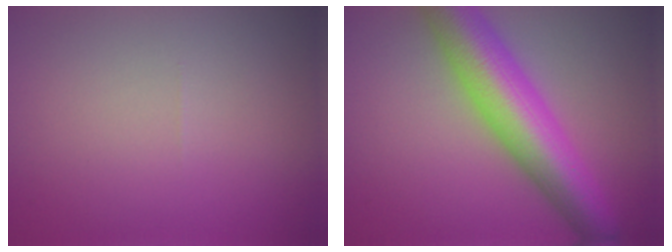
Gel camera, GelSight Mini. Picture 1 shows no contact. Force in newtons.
{"total": 9.5, "press": 9.5, "slide": 0.3}